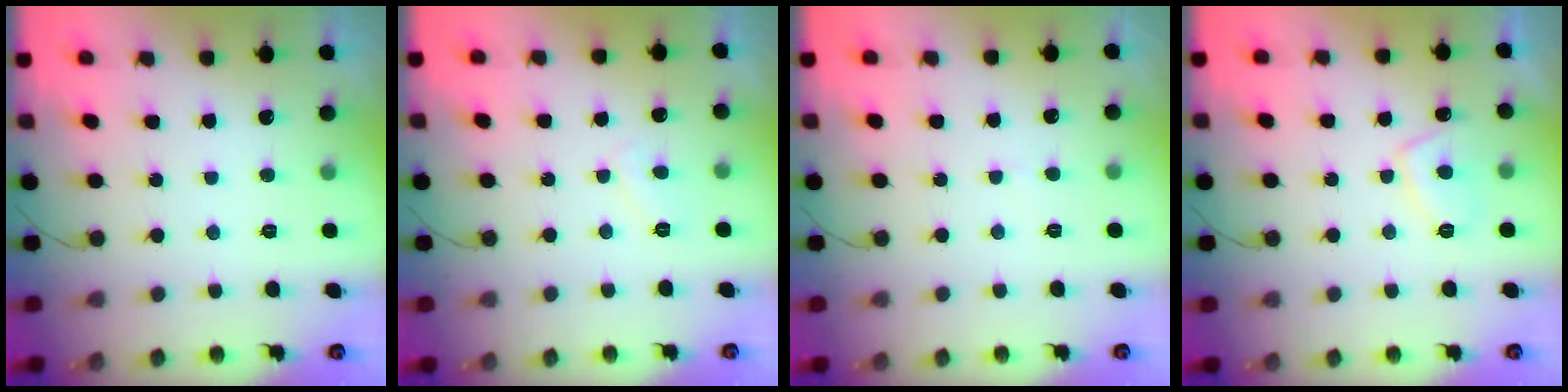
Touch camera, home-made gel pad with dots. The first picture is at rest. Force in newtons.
{"total": 3.1, "press": 3.1, "slide": 0.2}
{"total": 2.8, "press": 2.8, "slide": 0.3}
{"total": 4.7, "press": 4.5, "slide": 1.1}